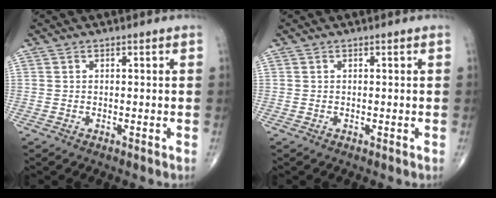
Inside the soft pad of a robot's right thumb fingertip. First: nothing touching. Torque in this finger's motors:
{"motor_torque": [0.01, 0.01, 0.00, 0.00, 0.00]}